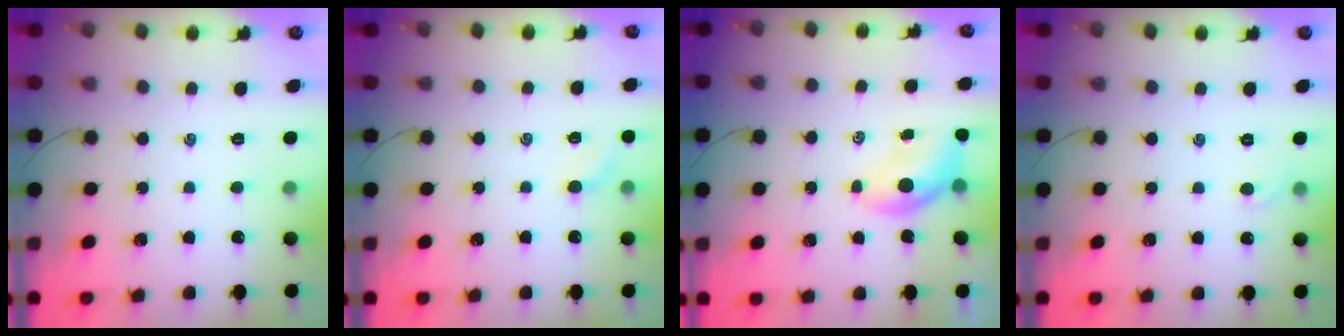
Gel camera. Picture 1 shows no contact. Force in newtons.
{"total": 4.3, "press": 4.2, "slide": 1.1}
{"total": 5.6, "press": 5.5, "slide": 0.9}
{"total": 2.7, "press": 2.5, "slide": 0.9}